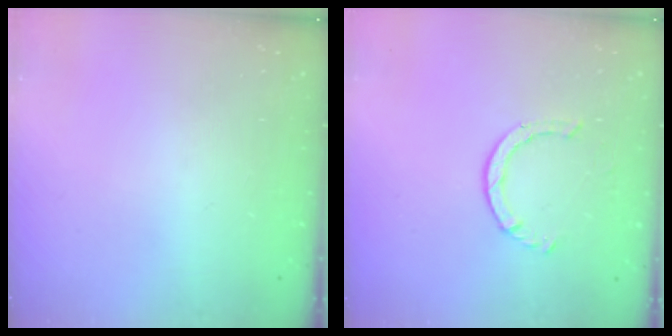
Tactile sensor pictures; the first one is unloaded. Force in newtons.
{"total": 2.9, "press": 2.9, "slide": 0.4}